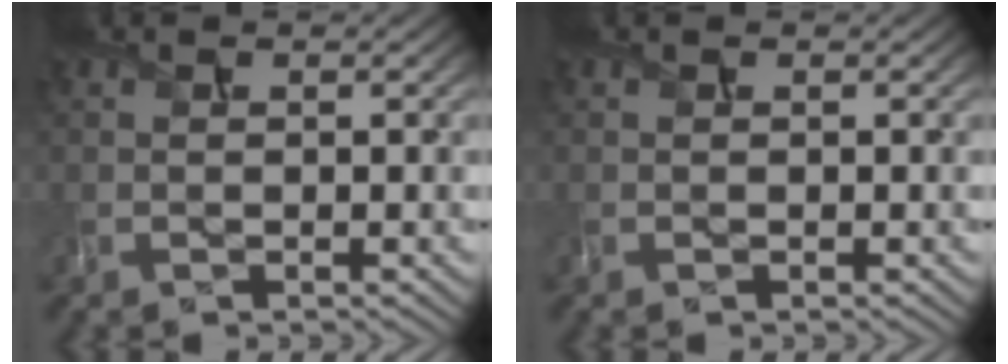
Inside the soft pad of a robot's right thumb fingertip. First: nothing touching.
{"total": 0.0}